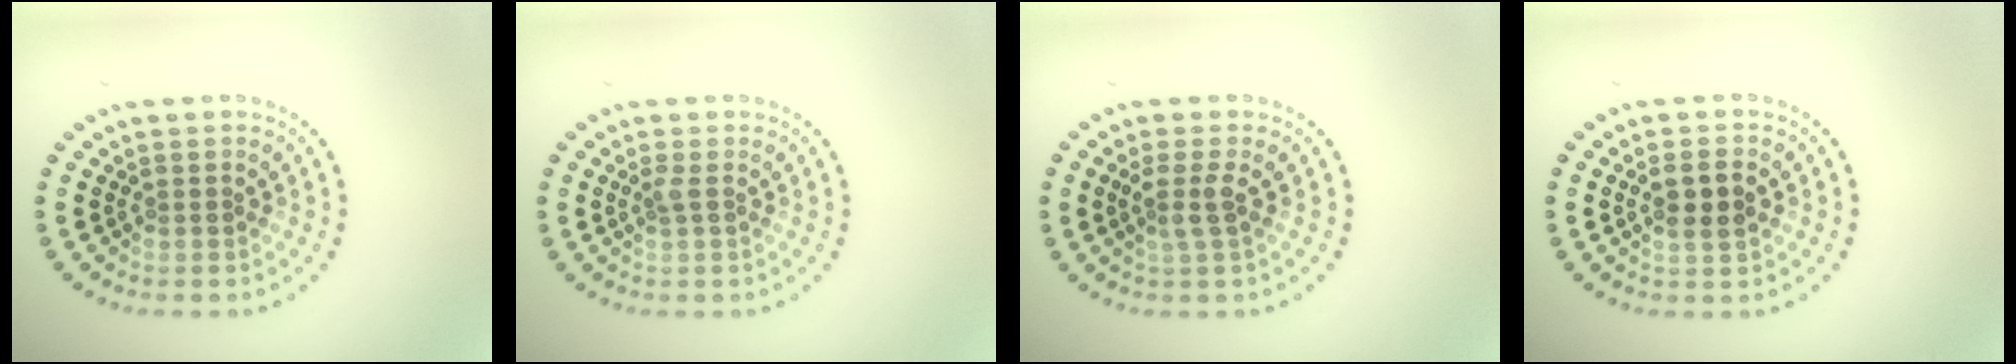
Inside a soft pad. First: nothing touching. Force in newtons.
{"total": 0.6, "press": 0.5, "slide": 0.4}
{"total": 1.9, "press": 1.5, "slide": 1.1}
{"total": 2.6, "press": 2.5, "slide": 0.6}